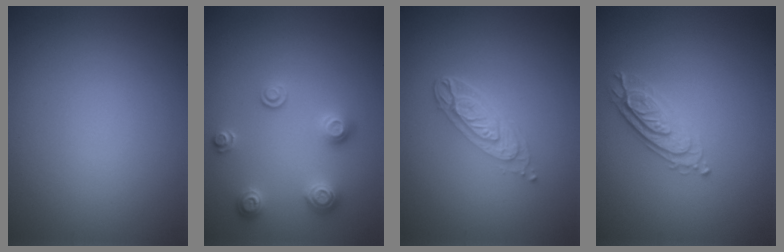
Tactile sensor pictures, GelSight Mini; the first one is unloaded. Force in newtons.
{"total": 2.5, "press": 2.5, "slide": 0.3}
{"total": 3.9, "press": 2.8, "slide": 2.6}
{"total": 2.4, "press": 2.3, "slide": 0.7}